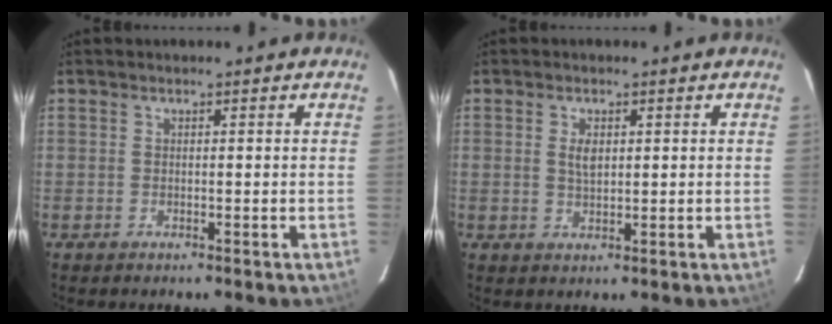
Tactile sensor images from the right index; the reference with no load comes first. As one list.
[{"total": 2.8, "force": [0.8, 1.5, 2.2], "torque": [-0.040, 0.002, 0.015]}]